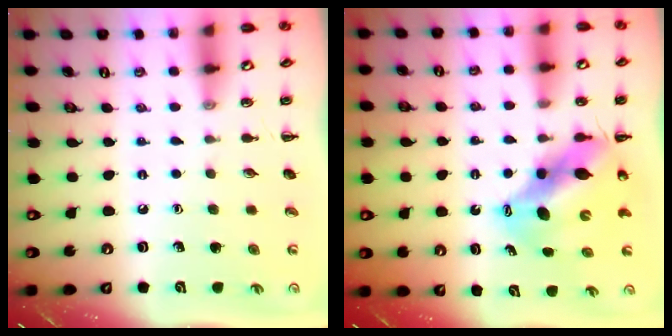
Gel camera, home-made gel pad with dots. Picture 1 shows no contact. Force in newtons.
{"total": 12.2, "press": 11.8, "slide": 3.0}